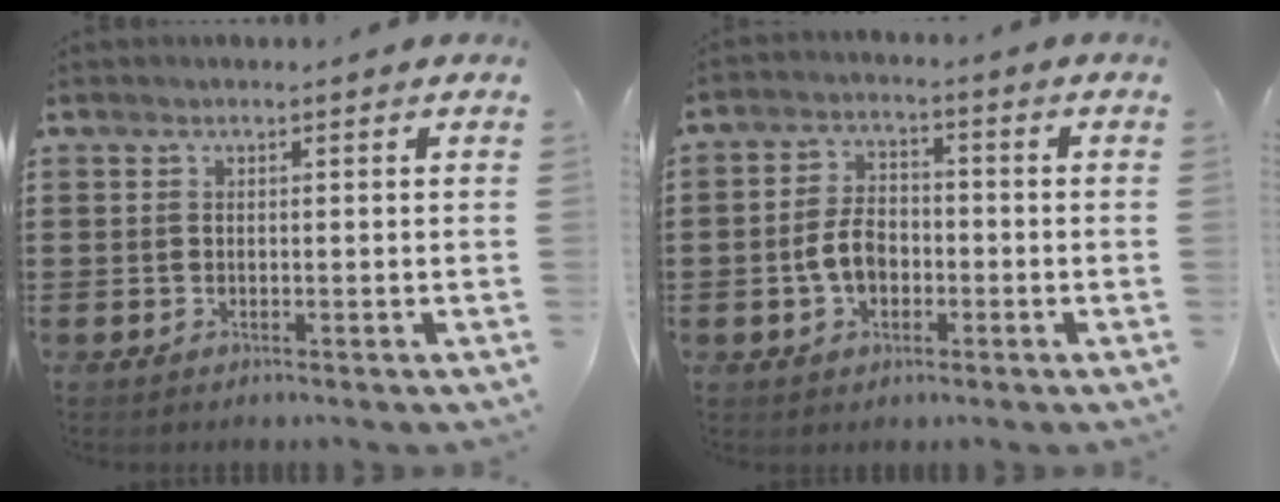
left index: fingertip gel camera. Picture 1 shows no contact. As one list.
[{"total": 5.6, "force": [-1.4, 3.6, 4.1], "torque": [-0.095, 0.004, -0.032]}]